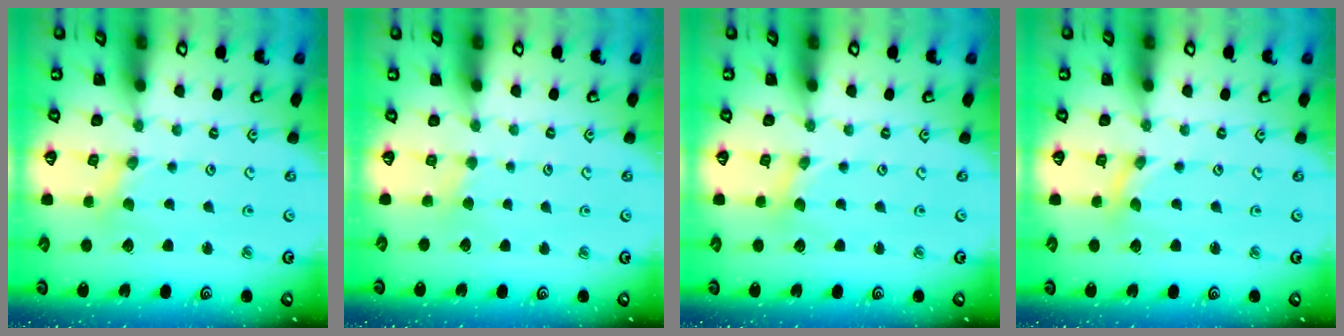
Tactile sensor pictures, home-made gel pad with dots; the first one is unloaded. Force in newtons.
{"total": 2.0, "press": 1.9, "slide": 0.4}
{"total": 0.0}
{"total": 0.0}